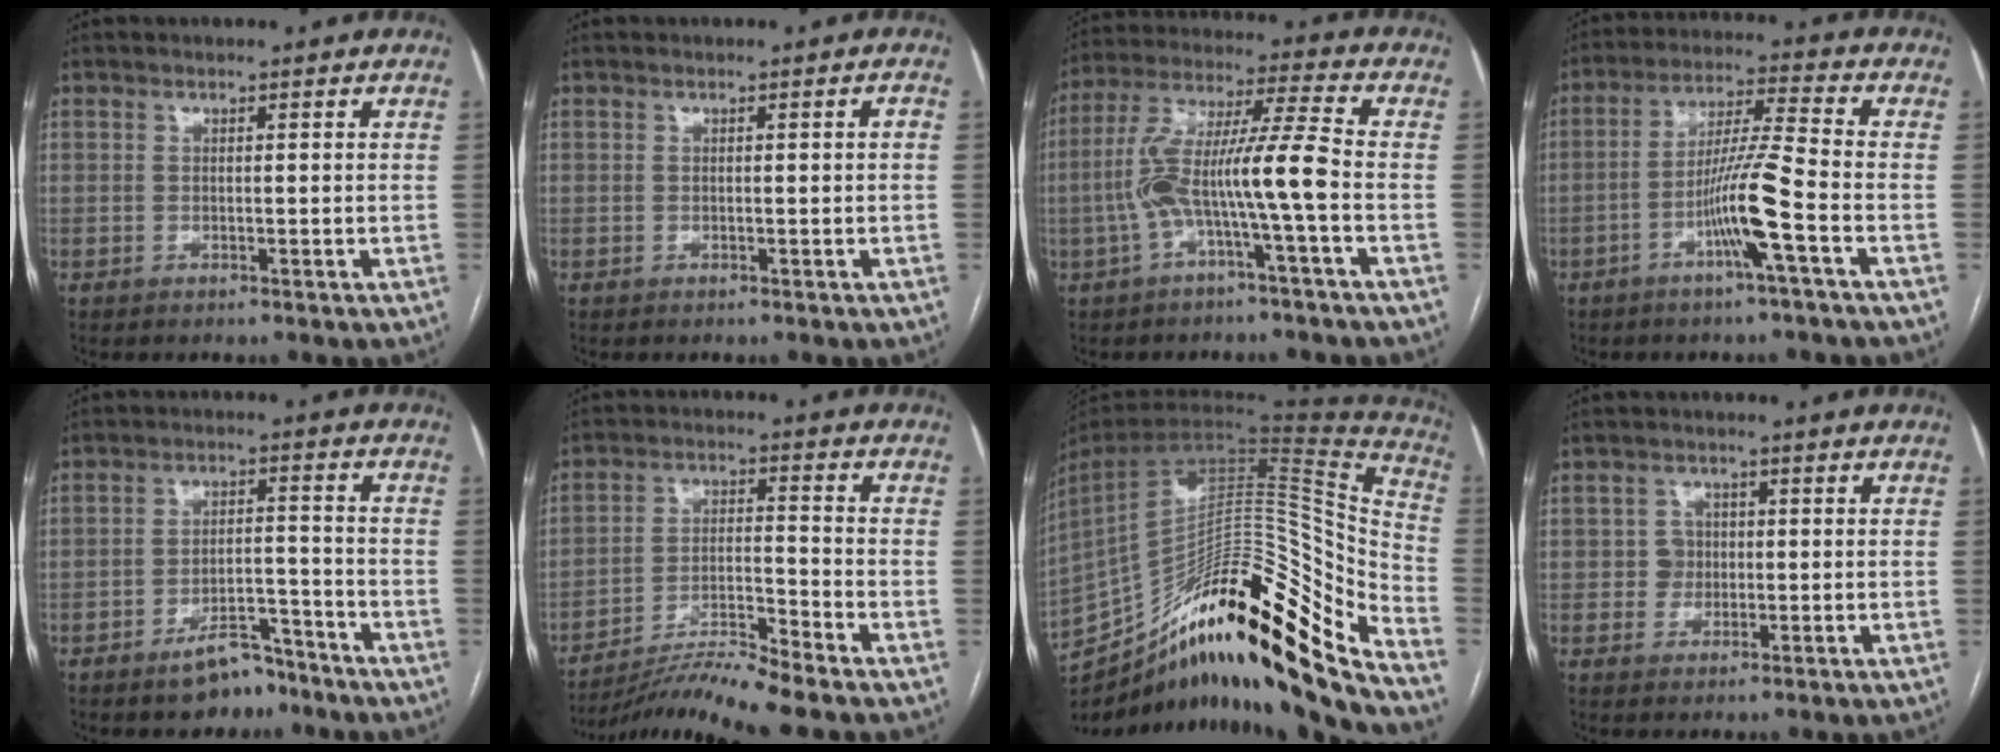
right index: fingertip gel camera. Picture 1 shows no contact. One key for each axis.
{"total": 1.0, "fx": 0.1, "fy": 0.2, "fz": 0.9, "tx": -0.012, "ty": 0.006, "tz": 0.003}
{"total": 11.5, "fx": -2.9, "fy": -0.1, "fz": 11.1, "tx": -0.223, "ty": 0.031, "tz": -0.057}
{"total": 9.4, "fx": -3.8, "fy": -0.9, "fz": 8.5, "tx": -0.164, "ty": 0.004, "tz": -0.072}
{"total": 6.6, "fx": -5.1, "fy": 2.9, "fz": 3.1, "tx": -0.046, "ty": 0.014, "tz": -0.078}
{"total": 9.6, "fx": -8.7, "fy": -2.0, "fz": 3.4, "tx": -0.058, "ty": -0.004, "tz": -0.157}
{"total": 34.5, "fx": -24.5, "fy": 4.9, "fz": 23.7, "tx": -0.368, "ty": -0.010, "tz": -0.378}
{"total": 2.7, "fx": -0.1, "fy": 2.7, "fz": 0.5, "tx": 0.002, "ty": 0.008, "tz": -0.001}